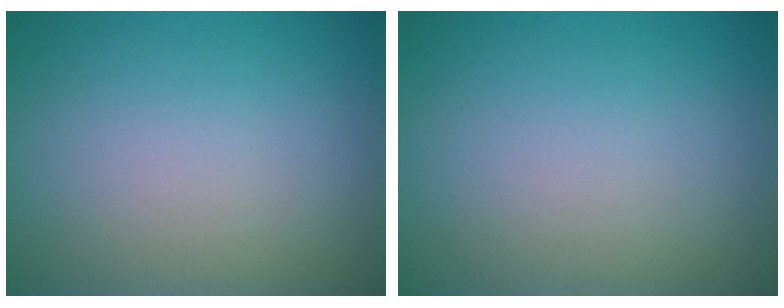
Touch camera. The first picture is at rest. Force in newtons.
{"total": 0.0}